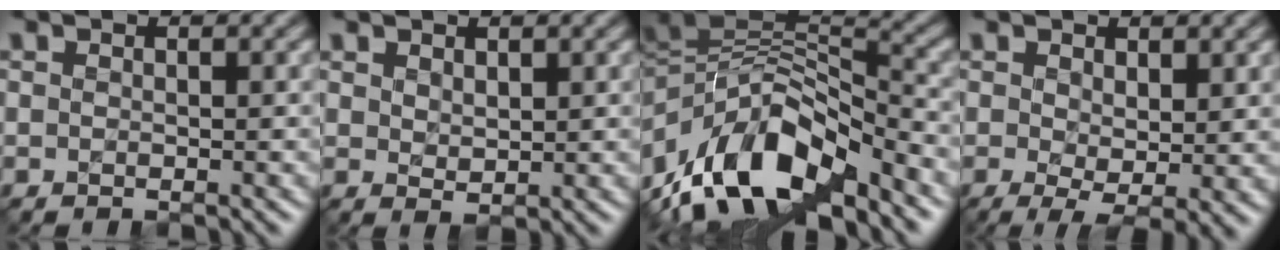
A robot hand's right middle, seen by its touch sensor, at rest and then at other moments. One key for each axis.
{"total": 1.1, "fx": 1.0, "fy": 0.4, "fz": 0.1, "tx": -0.006, "ty": -0.003, "tz": 0.024}
{"total": 11.9, "fx": -6.4, "fy": 5.5, "fz": 8.5, "tx": -0.163, "ty": 0.018, "tz": -0.116}
{"total": 3.2, "fx": 0.0, "fy": 1.3, "fz": 3.0, "tx": -0.052, "ty": -0.012, "tz": 0.004}